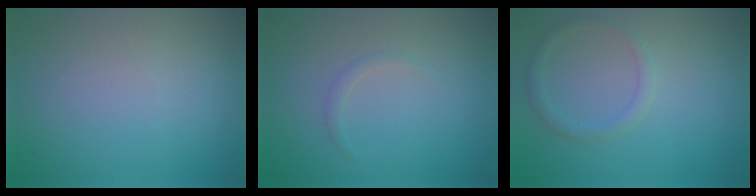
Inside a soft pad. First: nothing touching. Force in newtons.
{"total": 0.7, "press": 0.7, "slide": 0.1}
{"total": 1.4, "press": 1.4, "slide": 0.1}